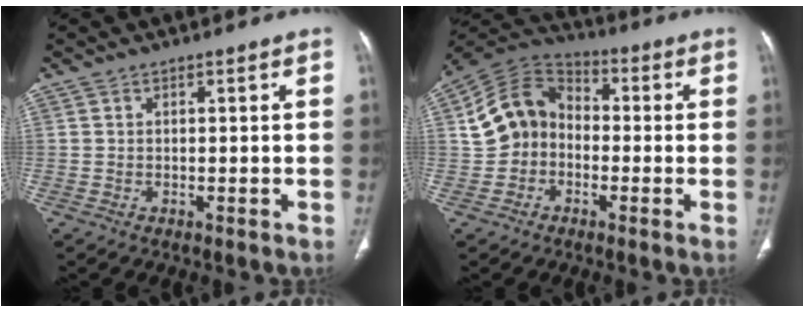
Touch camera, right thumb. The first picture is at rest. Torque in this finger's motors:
{"motor_torque": [-0.22, 0.66, 0.30, 0.68, 0.17]}